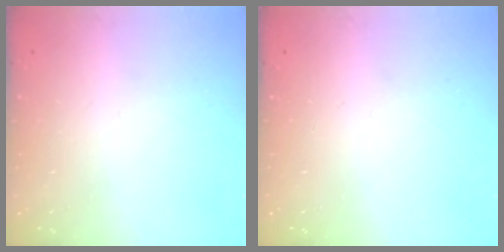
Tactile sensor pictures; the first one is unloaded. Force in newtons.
{"total": 0.0}